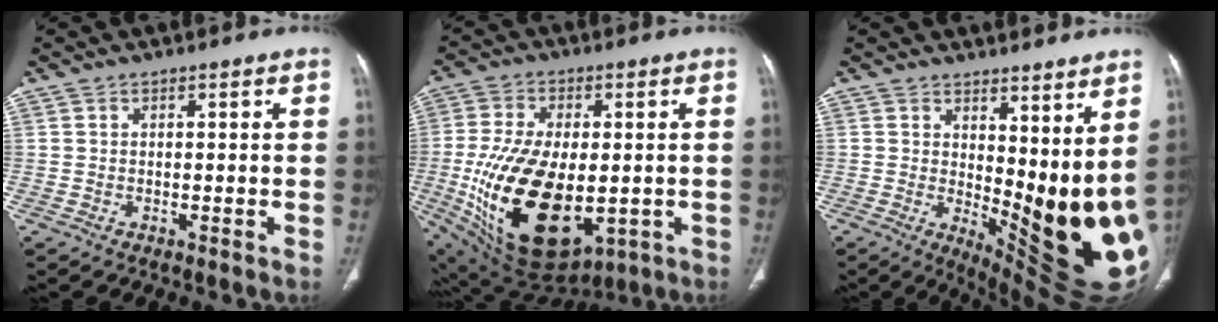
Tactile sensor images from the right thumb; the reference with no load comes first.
{"total": 23.6, "force": [-3.7, 13.1, 19.3], "torque": [-0.361, -0.020, -0.029]}
{"total": 17.1, "force": [3.3, 6.6, 15.4], "torque": [-0.199, -0.056, 0.065]}